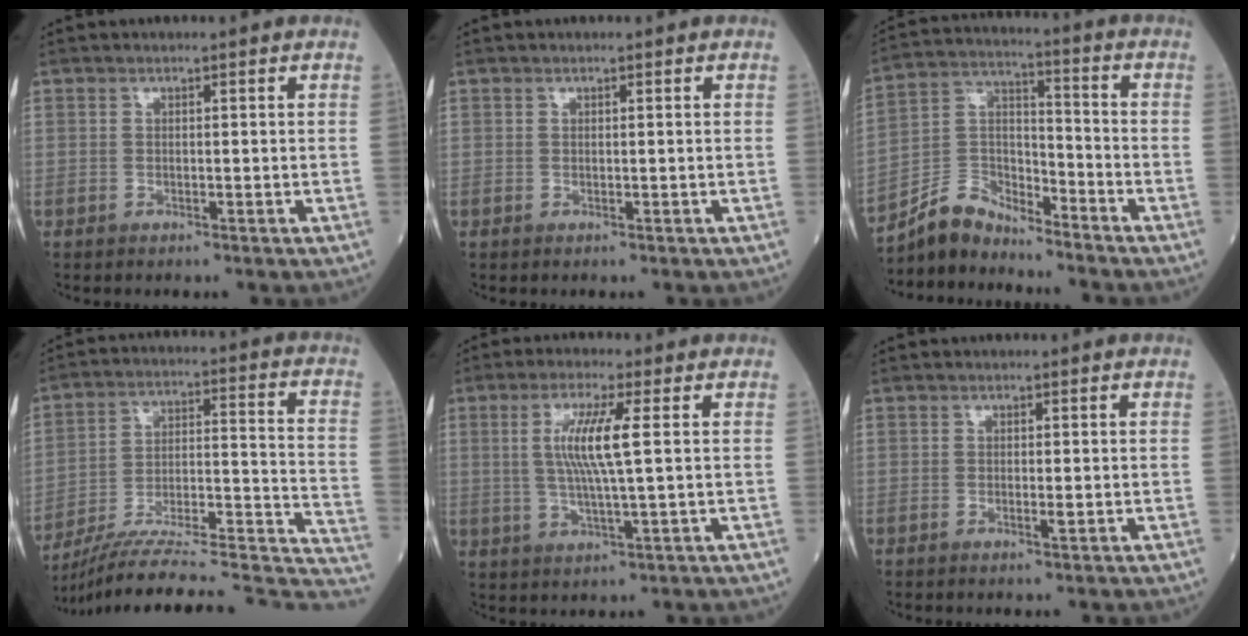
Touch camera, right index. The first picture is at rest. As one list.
[{"total": 0.0}, {"total": 7.7, "force": [-7.5, 1.8, 0.3], "torque": [-0.010, 0.027, -0.147]}, {"total": 27.8, "force": [-25.7, 1.8, 10.5], "torque": [-0.093, 0.011, -0.365]}, {"total": 7.5, "force": [1.5, -0.2, 7.3], "torque": [-0.155, 0.000, 0.030]}, {"total": 0.6, "force": [0.0, 0.0, 0.6], "torque": [-0.012, -0.001, 0.001]}]